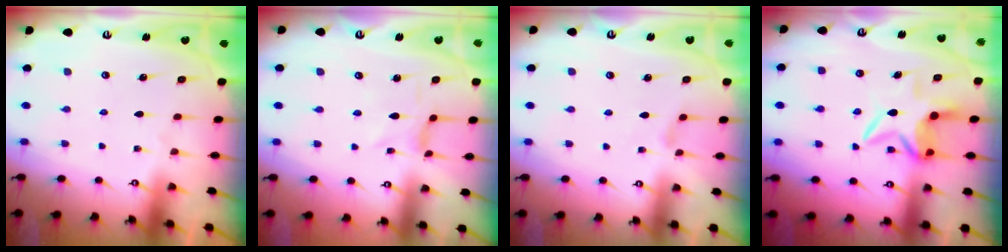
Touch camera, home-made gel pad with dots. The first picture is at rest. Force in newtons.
{"total": 0.0}
{"total": 2.0, "press": 2.0, "slide": 0.5}
{"total": 6.8, "press": 6.6, "slide": 1.5}